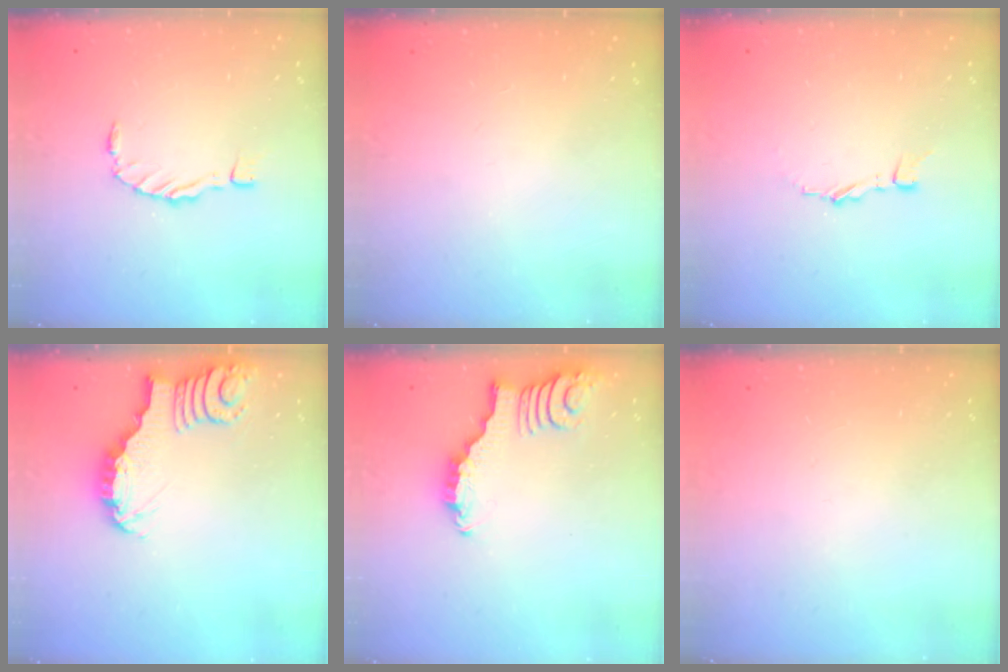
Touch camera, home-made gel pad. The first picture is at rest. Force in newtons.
{"total": 1.6, "press": 1.5, "slide": 0.2}
{"total": 3.9, "press": 3.8, "slide": 0.4}
{"total": 3.2, "press": 3.2, "slide": 0.2}
{"total": 2.3, "press": 2.3, "slide": 0.3}
{"total": 0.0}